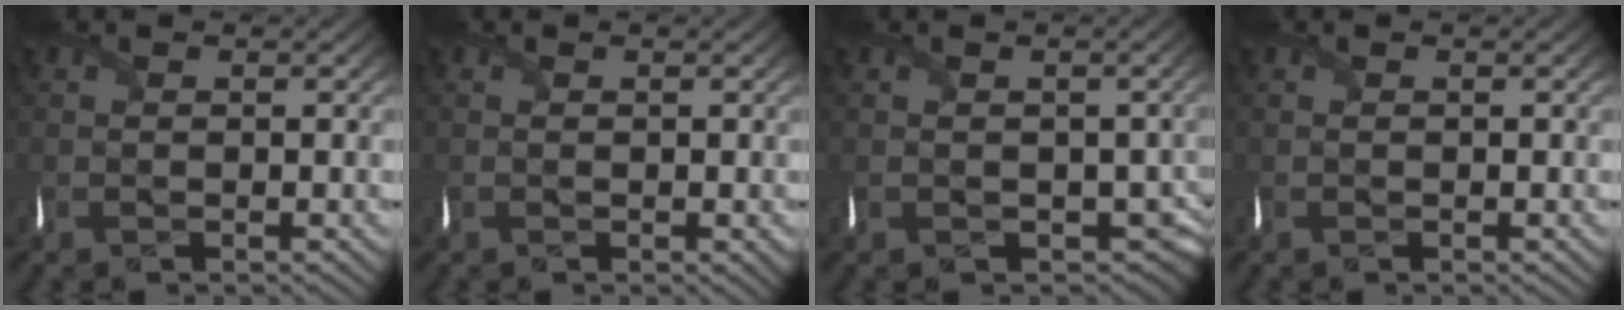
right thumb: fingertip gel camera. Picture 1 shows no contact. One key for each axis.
{"total": 0.9, "fx": -0.1, "fy": 0.7, "fz": 0.5, "tx": -0.013, "ty": -0.004, "tz": -0.001}
{"total": 5.4, "fx": -0.8, "fy": 4.2, "fz": 3.3, "tx": -0.057, "ty": -0.034, "tz": -0.002}
{"total": 0.0}